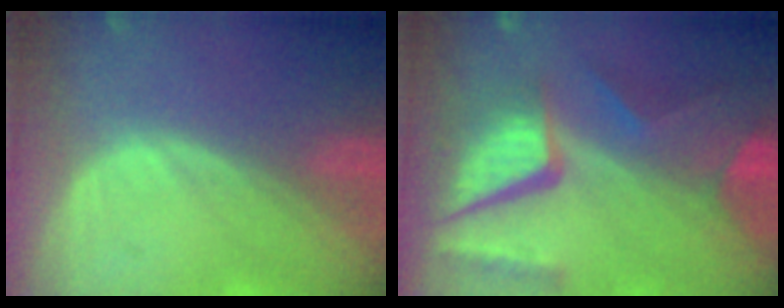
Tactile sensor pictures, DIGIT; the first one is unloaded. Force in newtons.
{"total": 11.5, "press": 9.5, "slide": 6.5}